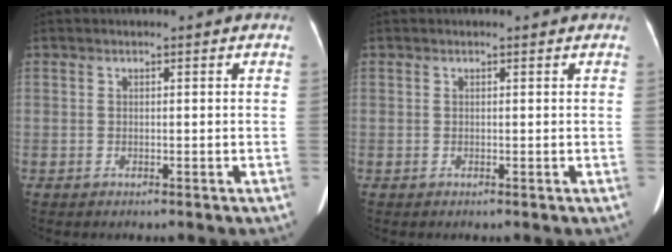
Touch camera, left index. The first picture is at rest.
{"total": 0.5, "force": [0.5, 0.1, 0.1], "torque": [-0.005, 0.003, 0.005]}